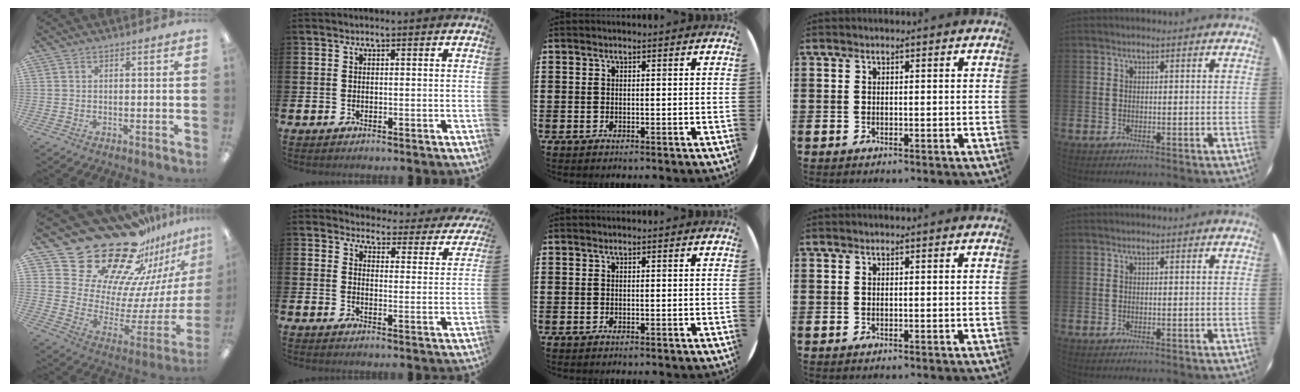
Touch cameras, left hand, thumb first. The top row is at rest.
{"thumb": {"total": 28.2, "force": [22.7, 12.7, 10.9], "torque": [-0.162, -0.184, 0.424]}, "index": {"total": 3.7, "force": [3.6, 1.1, 0.5], "torque": [-0.018, -0.039, 0.054]}}